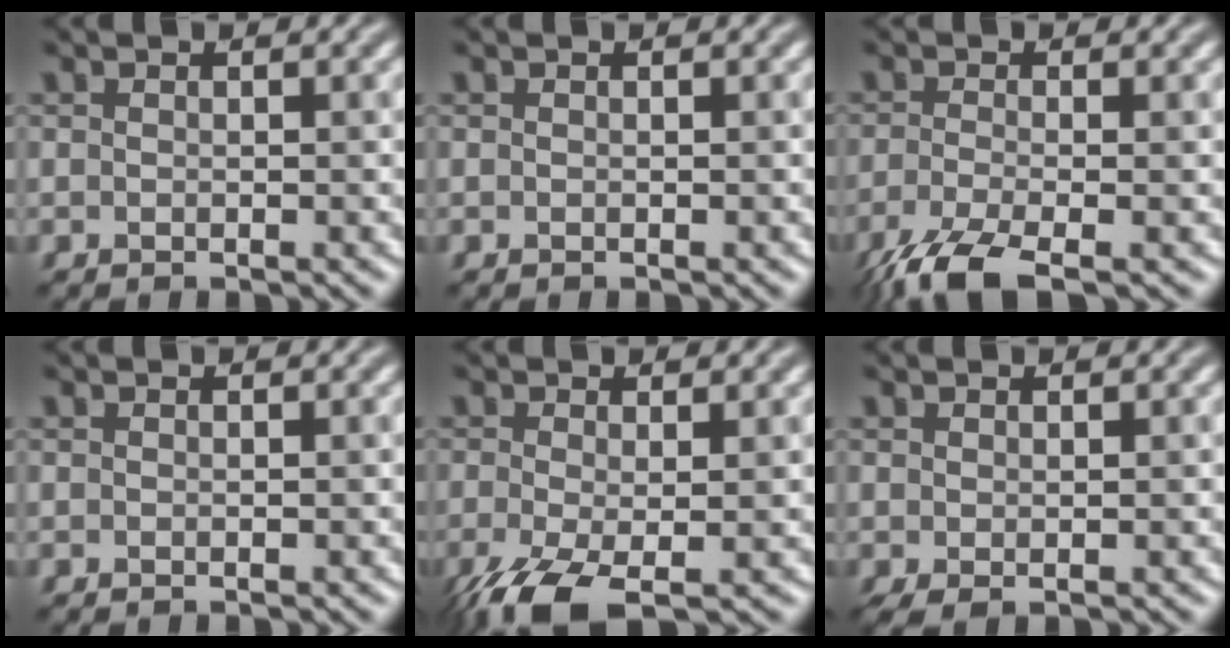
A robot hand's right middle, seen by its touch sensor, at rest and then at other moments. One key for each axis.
{"total": 0.0}
{"total": 5.6, "fx": -3.6, "fy": 1.5, "fz": 4.0, "tx": -0.081, "ty": -0.016, "tz": -0.081}
{"total": 0.0}
{"total": 5.7, "fx": -2.6, "fy": 2.1, "fz": 4.5, "tx": -0.107, "ty": -0.015, "tz": -0.053}
{"total": 1.0, "fx": -0.1, "fy": 0.3, "fz": 0.9, "tx": -0.024, "ty": -0.003, "tz": -0.001}